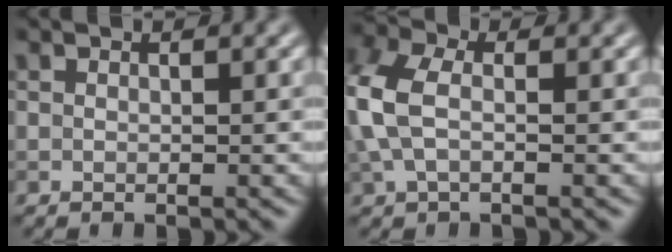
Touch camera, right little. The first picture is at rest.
{"total": 5.4, "force": [-0.1, 3.2, 4.3], "torque": [-0.120, 0.009, -0.012]}